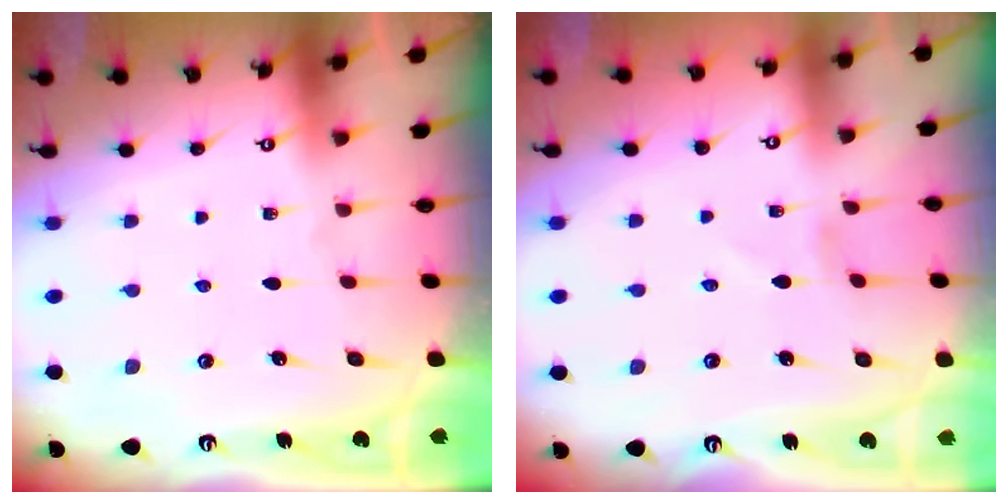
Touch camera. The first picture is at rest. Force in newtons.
{"total": 0.7, "press": 0.7, "slide": 0.2}